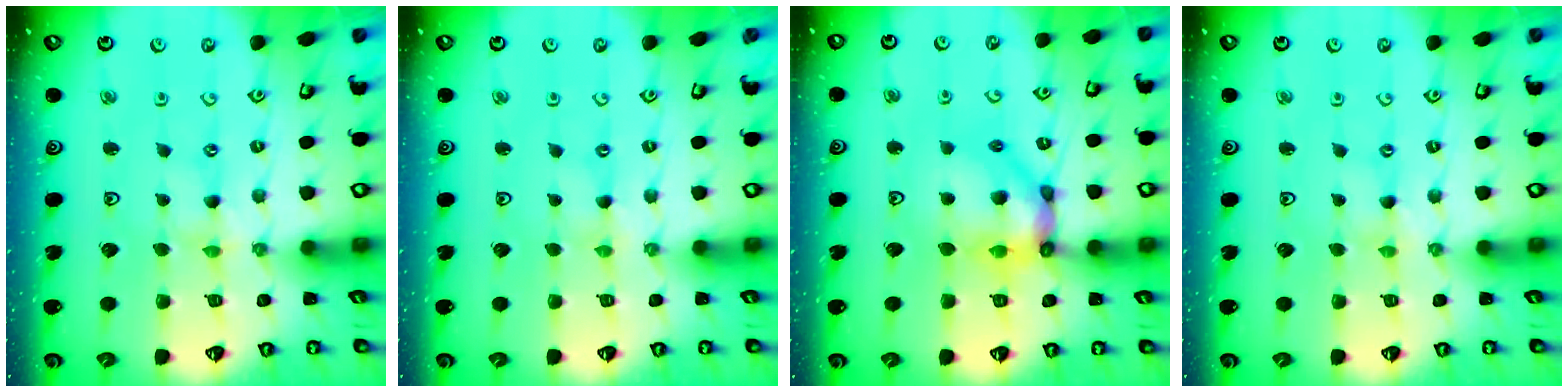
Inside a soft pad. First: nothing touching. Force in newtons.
{"total": 0.5, "press": 0.5, "slide": 0.1}
{"total": 13.4, "press": 13.3, "slide": 1.6}
{"total": 0.6, "press": 0.6, "slide": 0.1}